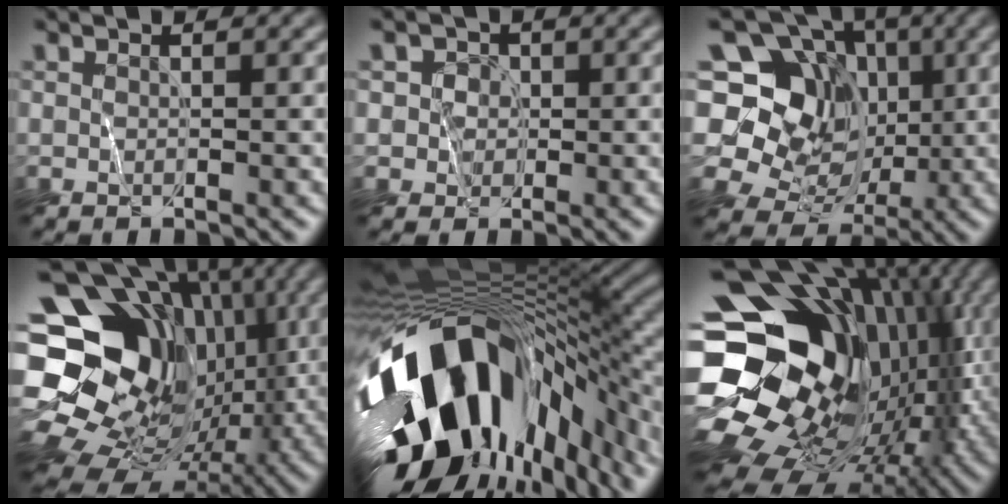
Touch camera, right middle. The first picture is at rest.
{"total": 2.6, "force": [0.9, 2.4, 0.5], "torque": [0.016, 0.020, 0.005]}
{"total": 14.4, "force": [3.2, 12.5, 6.5], "torque": [-0.151, 0.038, 0.034]}
{"total": 19.4, "force": [1.7, 16.5, 10.0], "torque": [-0.188, 0.019, 0.023]}
{"total": 18.2, "force": [-5.5, 10.0, 14.2], "torque": [-0.282, -0.044, -0.075]}
{"total": 21.2, "force": [0.4, 16.1, 13.7], "torque": [-0.258, 0.000, -0.005]}